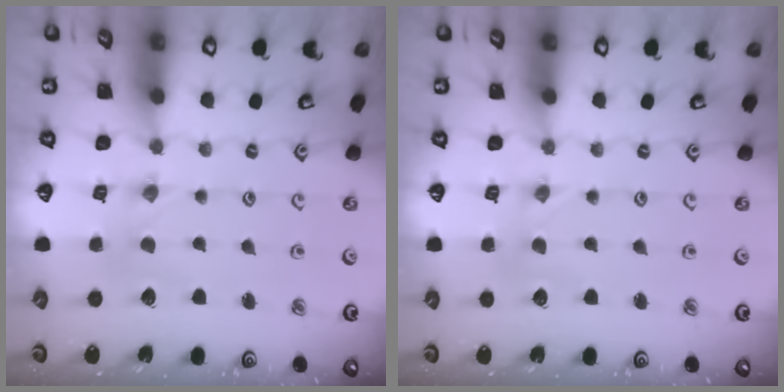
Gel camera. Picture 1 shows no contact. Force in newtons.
{"total": 0.0}